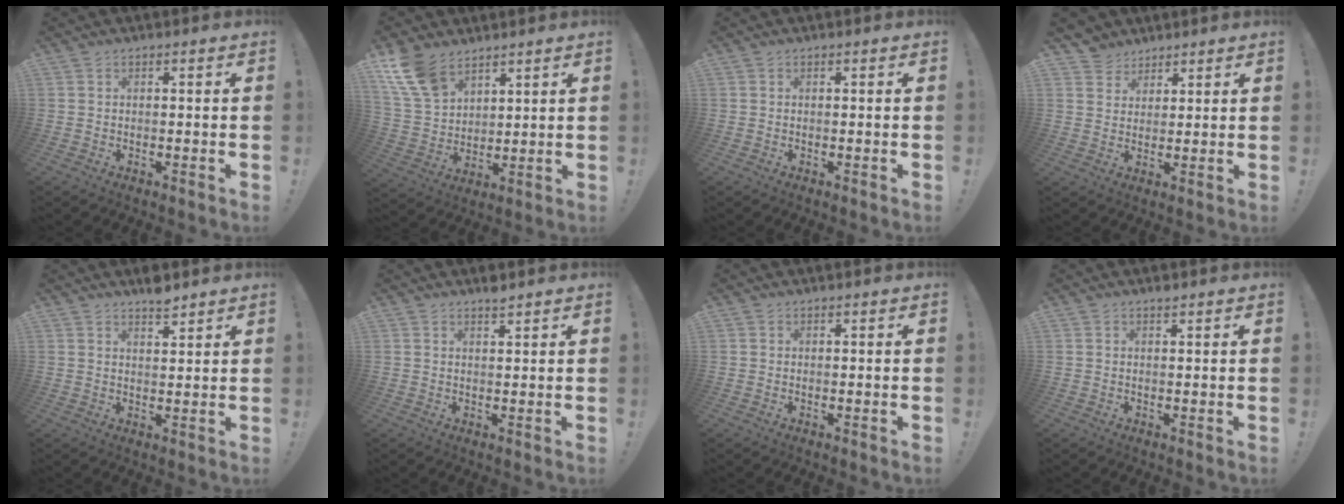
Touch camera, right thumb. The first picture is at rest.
{"total": 13.1, "force": [8.8, 7.4, 6.2], "torque": [-0.134, -0.042, 0.173]}
{"total": 0.0}
{"total": 4.8, "force": [3.3, 3.4, -0.1], "torque": [-0.001, -0.028, 0.065]}
{"total": 4.1, "force": [3.6, 1.0, 1.7], "torque": [-0.010, -0.027, 0.061]}
{"total": 2.2, "force": [2.0, 0.1, 0.8], "torque": [-0.005, -0.013, 0.034]}
{"total": 0.0}
{"total": 0.9, "force": [0.9, 0.0, 0.1], "torque": [0.004, -0.003, 0.015]}